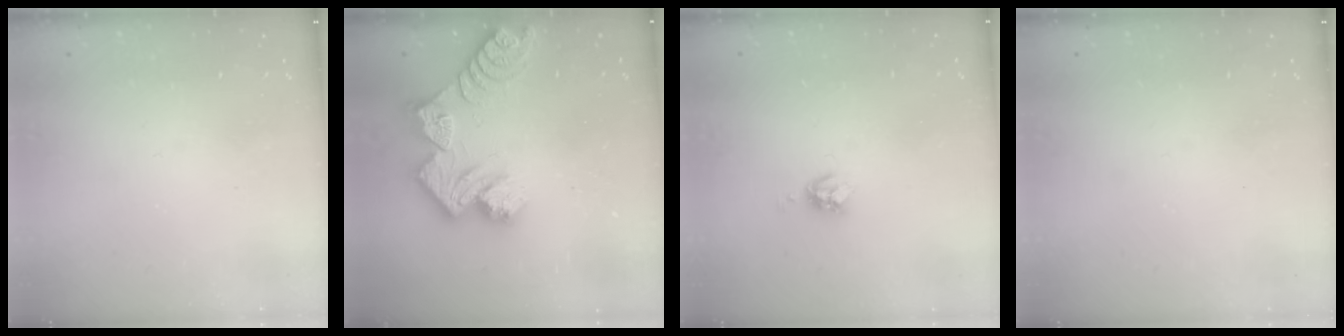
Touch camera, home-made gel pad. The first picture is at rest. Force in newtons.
{"total": 12.5, "press": 12.5, "slide": 1.1}
{"total": 4.7, "press": 4.6, "slide": 0.4}
{"total": 0.0}